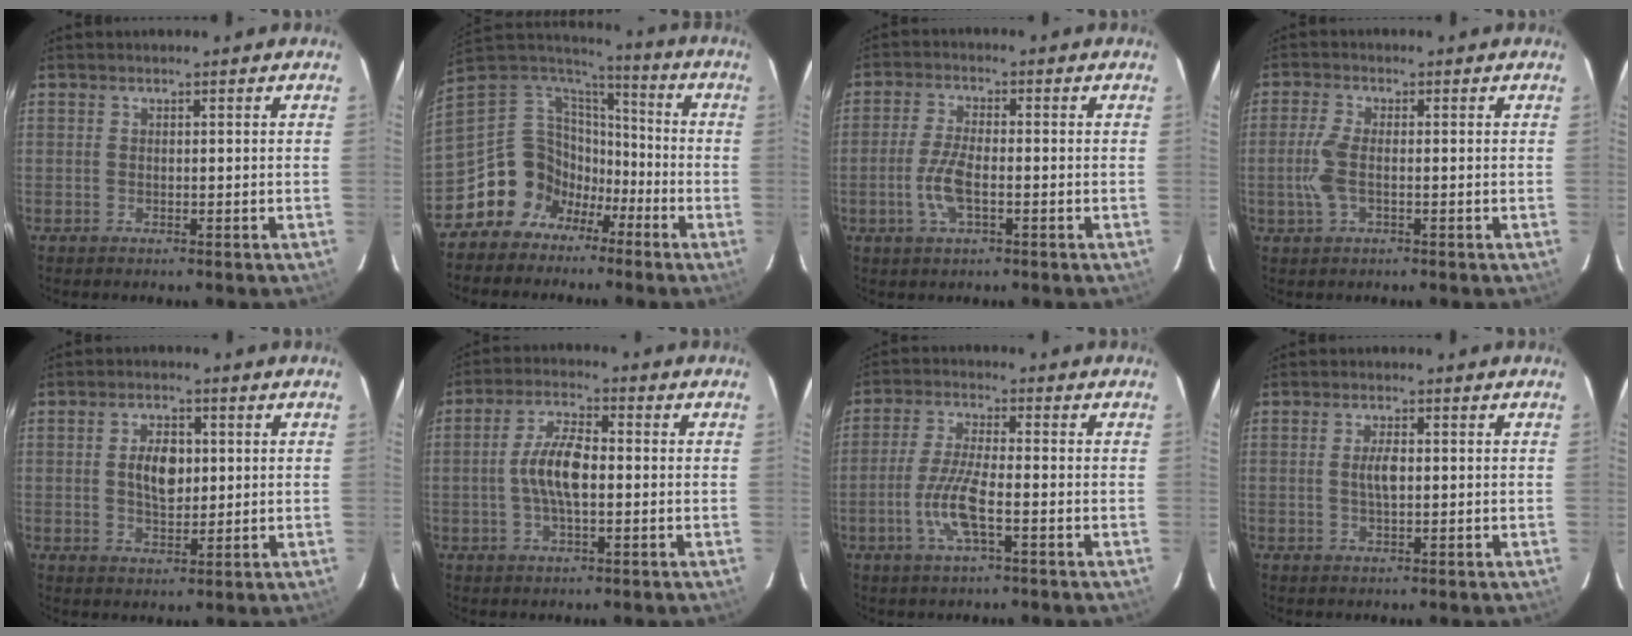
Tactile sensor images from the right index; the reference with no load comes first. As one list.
[{"total": 14.4, "force": [-7.7, 11.5, 4.1], "torque": [-0.105, 0.036, -0.140]}, {"total": 6.3, "force": [-2.0, 2.2, 5.6], "torque": [-0.123, 0.000, -0.039]}, {"total": 5.2, "force": [-0.8, 2.0, 4.7], "torque": [-0.107, 0.001, -0.018]}, {"total": 6.2, "force": [0.8, 3.5, 5.0], "torque": [-0.091, 0.007, 0.016]}, {"total": 7.6, "force": [-0.5, 2.3, 7.2], "torque": [-0.144, 0.008, -0.011]}, {"total": 8.1, "force": [-2.9, 1.3, 7.5], "torque": [-0.156, -0.004, -0.058]}, {"total": 3.0, "force": [0.1, 1.1, 2.8], "torque": [-0.052, 0.001, 0.002]}]